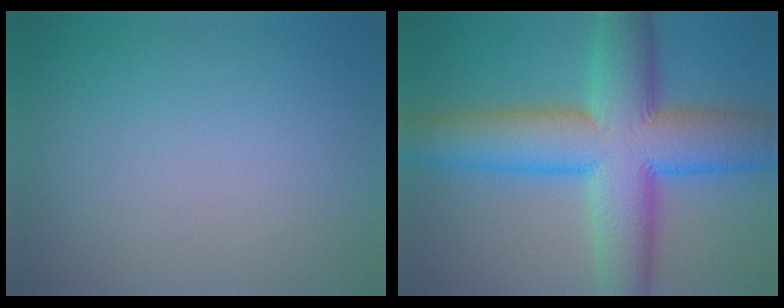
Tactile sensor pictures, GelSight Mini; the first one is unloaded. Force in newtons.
{"total": 13.3, "press": 13.3, "slide": 0.6}